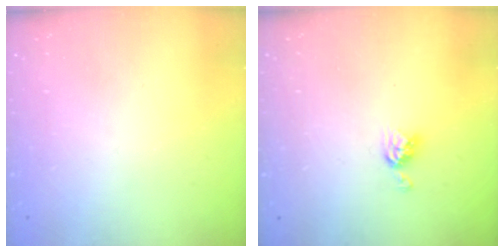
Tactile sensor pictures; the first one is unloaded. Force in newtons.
{"total": 5.0, "press": 5.0, "slide": 0.3}